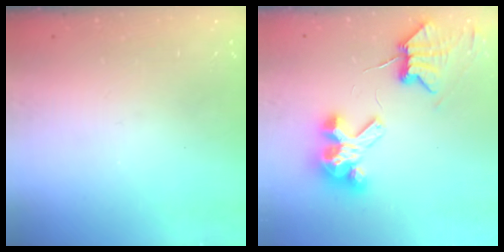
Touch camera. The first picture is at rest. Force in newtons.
{"total": 8.0, "press": 7.9, "slide": 1.0}